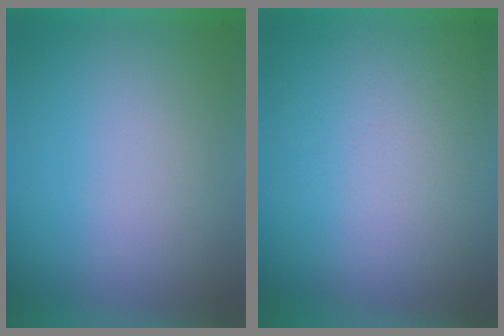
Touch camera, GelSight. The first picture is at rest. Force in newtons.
{"total": 3.1}